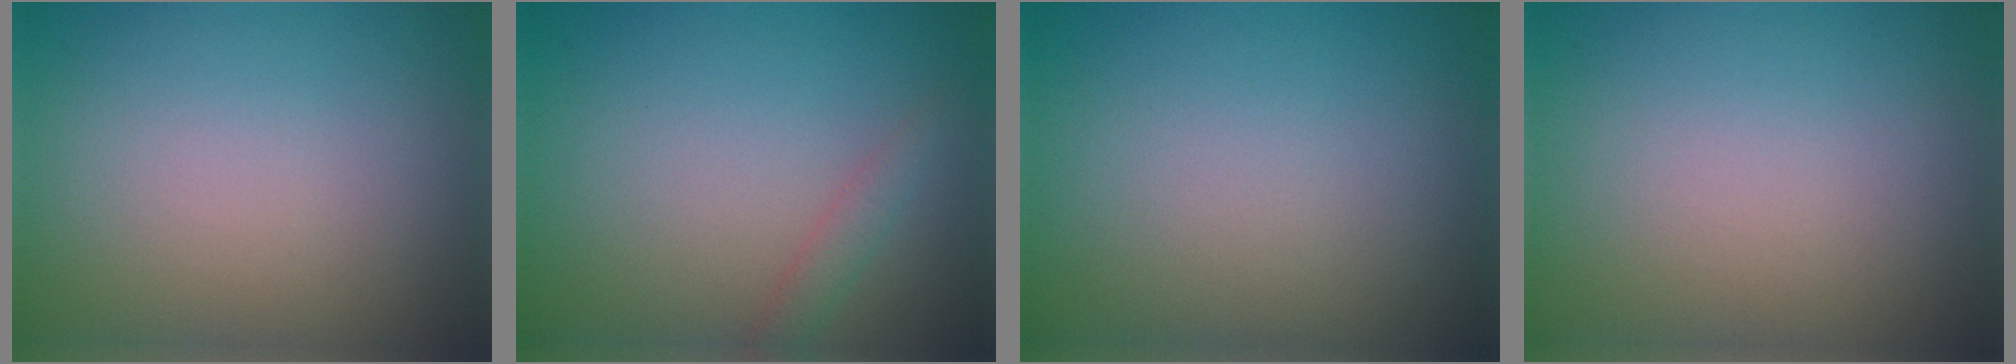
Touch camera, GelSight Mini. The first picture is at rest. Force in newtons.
{"total": 1.3, "press": 1.3, "slide": 0.0}
{"total": 0.0}
{"total": 0.0}